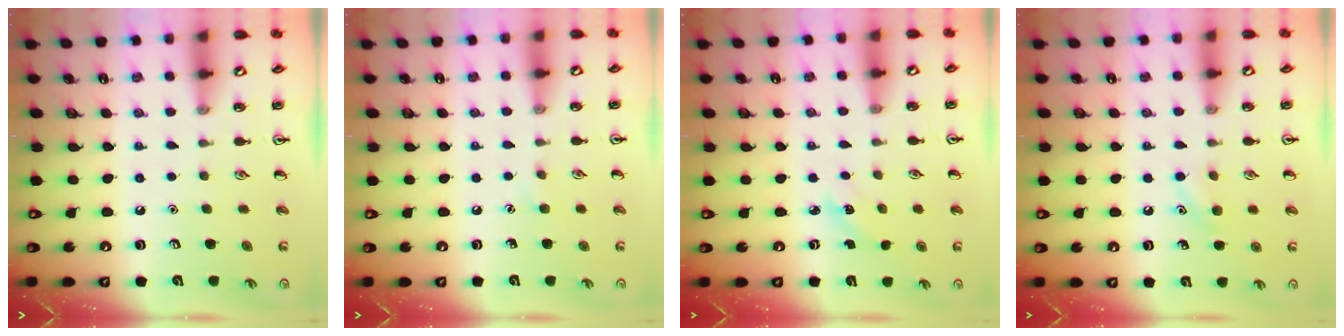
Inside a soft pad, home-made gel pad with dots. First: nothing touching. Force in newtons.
{"total": 3.6, "press": 3.5, "slide": 1.0}
{"total": 2.1, "press": 2.0, "slide": 0.8}
{"total": 6.2, "press": 5.9, "slide": 1.7}